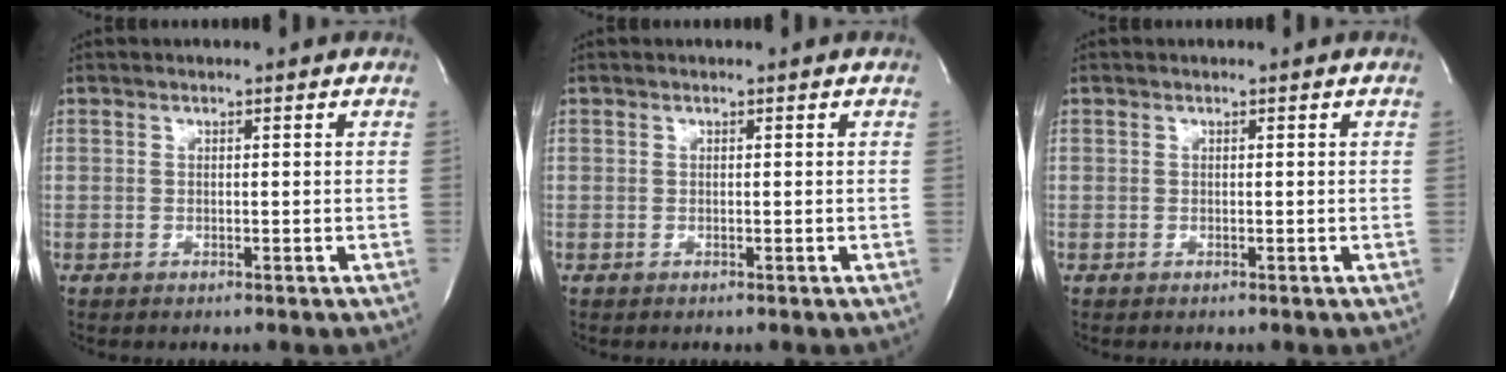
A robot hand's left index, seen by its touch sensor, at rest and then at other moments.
{"total": 0.0}
{"total": 0.0}